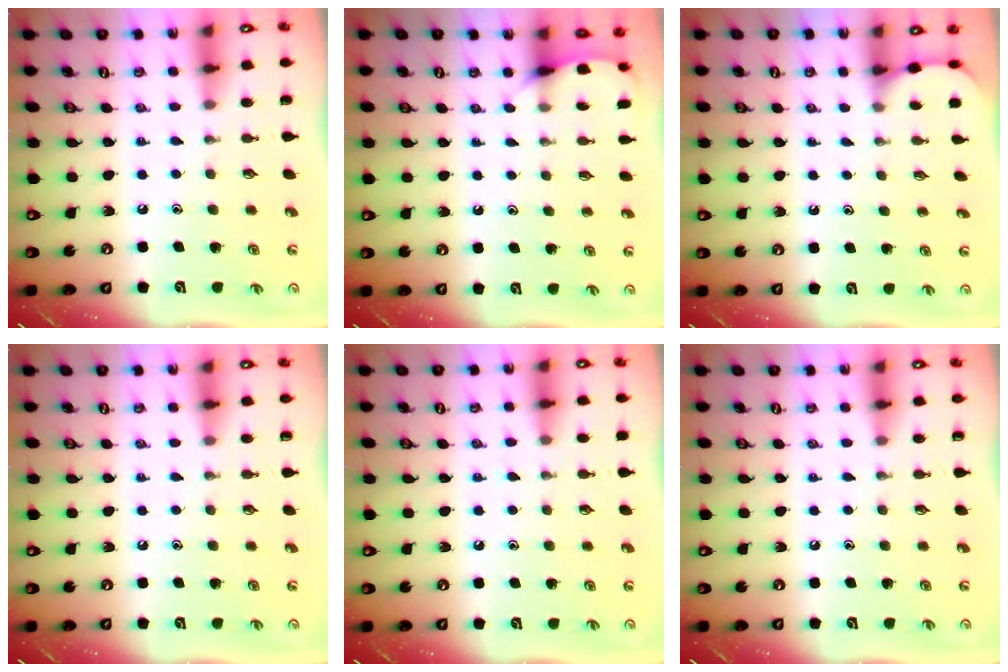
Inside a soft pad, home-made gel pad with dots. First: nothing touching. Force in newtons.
{"total": 5.8, "press": 5.7, "slide": 0.4}
{"total": 1.8, "press": 1.8, "slide": 0.2}
{"total": 0.0}
{"total": 3.0, "press": 3.0, "slide": 0.5}
{"total": 0.0}